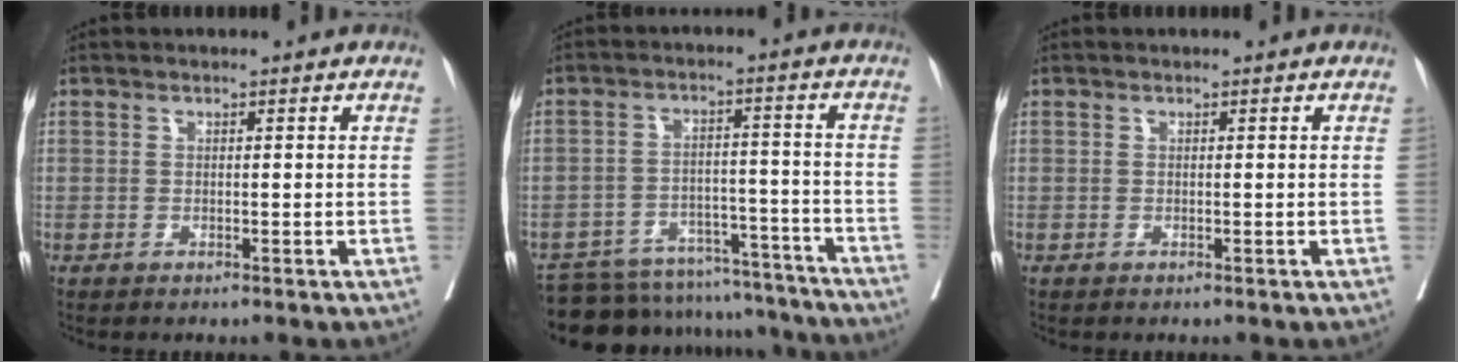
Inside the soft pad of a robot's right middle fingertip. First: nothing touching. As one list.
[{"total": 19.5, "force": [-18.1, 5.8, 4.1], "torque": [-0.072, 0.021, -0.241]}, {"total": 0.0}]